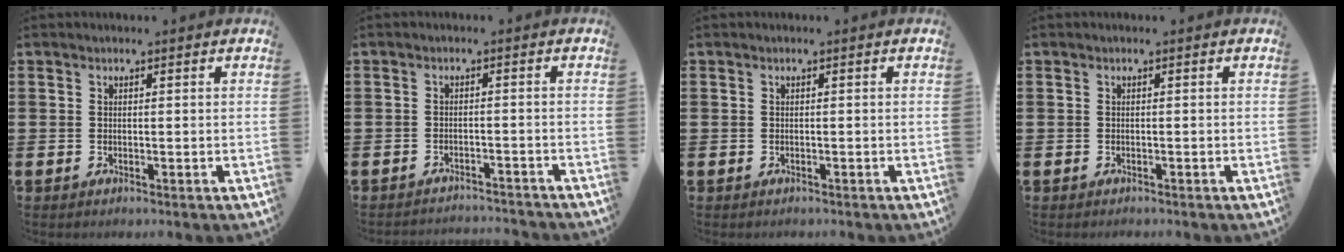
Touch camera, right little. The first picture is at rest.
{"total": 1.9, "force": [-1.9, -0.1, -0.2], "torque": [-0.002, 0.003, -0.042]}
{"total": 0.0}
{"total": 0.0}